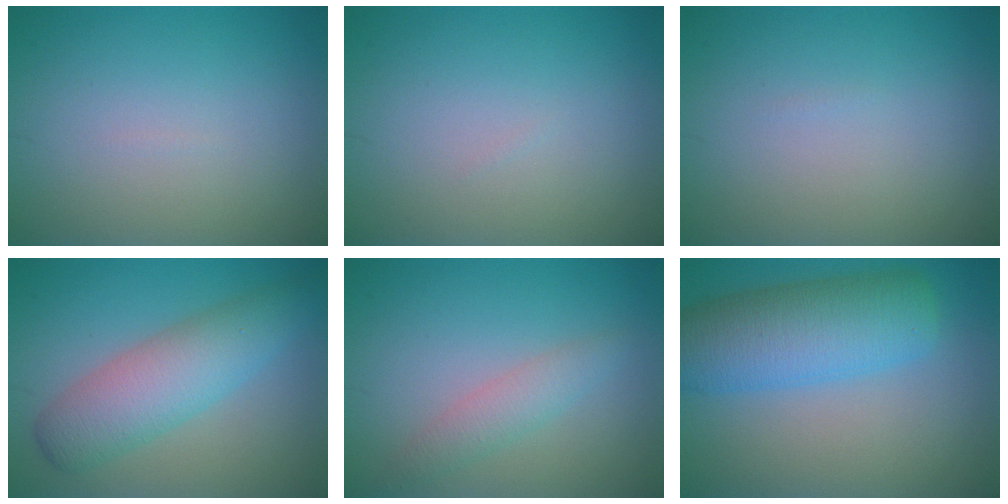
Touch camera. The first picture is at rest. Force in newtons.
{"total": 0.0}
{"total": 0.0}
{"total": 5.8, "press": 5.8, "slide": 0.1}
{"total": 2.1, "press": 2.1, "slide": 0.1}
{"total": 8.2, "press": 8.2, "slide": 0.2}